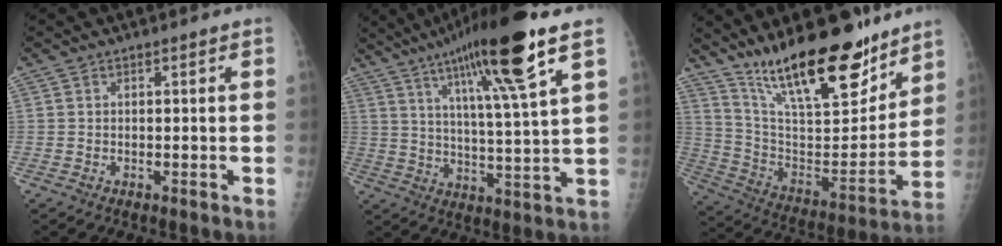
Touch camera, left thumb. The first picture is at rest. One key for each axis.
{"total": 19.0, "fx": 10.9, "fy": 0.9, "fz": 15.6, "tx": -0.250, "ty": -0.037, "tz": 0.177}
{"total": 25.0, "fx": 18.2, "fy": 8.0, "fz": 15.2, "tx": -0.208, "ty": -0.091, "tz": 0.310}